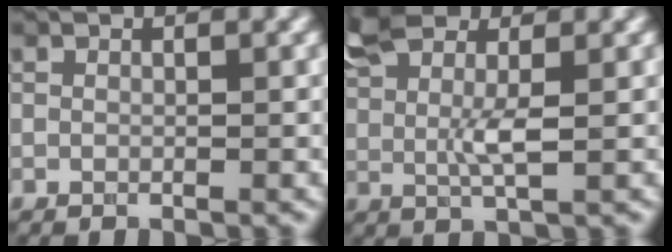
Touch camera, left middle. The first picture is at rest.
{"total": 4.9, "force": [2.4, 1.7, 3.9], "torque": [-0.091, 0.003, 0.046]}